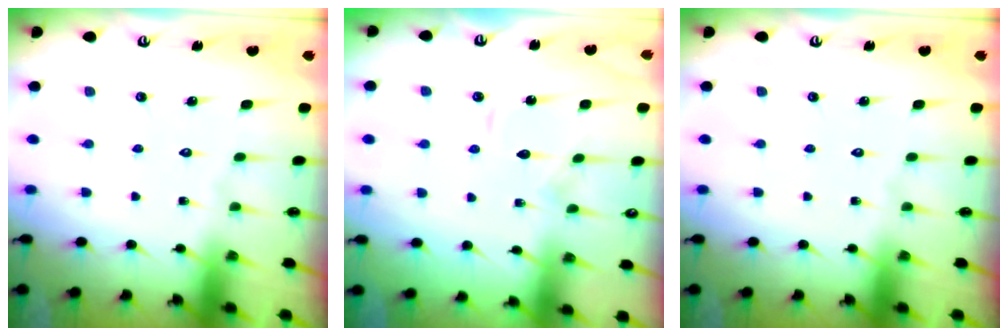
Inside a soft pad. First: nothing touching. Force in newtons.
{"total": 6.5, "press": 6.5, "slide": 0.7}
{"total": 0.0}